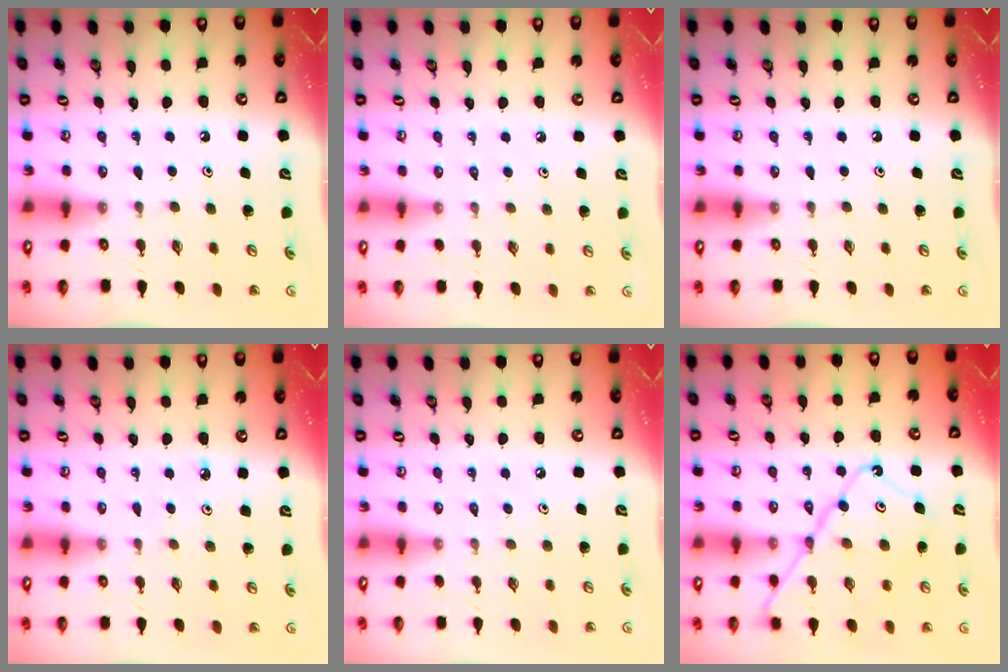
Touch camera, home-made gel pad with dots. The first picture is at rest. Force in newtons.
{"total": 0.0}
{"total": 0.0}
{"total": 2.2, "press": 2.2, "slide": 0.3}
{"total": 2.5, "press": 2.5, "slide": 0.5}
{"total": 16.1, "press": 16.0, "slide": 1.6}